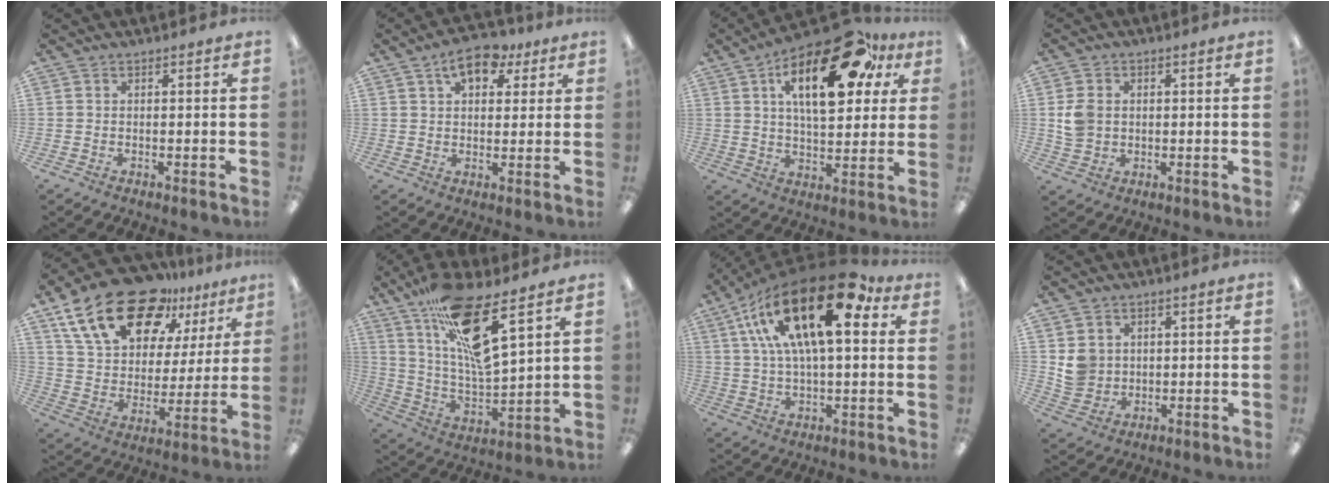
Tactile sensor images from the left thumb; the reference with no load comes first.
{"total": 9.0, "force": [5.1, 5.1, 5.4], "torque": [-0.069, -0.016, 0.085]}
{"total": 23.7, "force": [10.8, 10.8, 18.1], "torque": [-0.263, -0.038, 0.174]}
{"total": 5.2, "force": [0.5, 4.5, 2.7], "torque": [-0.054, 0.004, 0.008]}
{"total": 22.4, "force": [14.5, 11.8, 12.3], "torque": [-0.209, -0.080, 0.260]}
{"total": 19.2, "force": [12.4, 4.8, 13.8], "torque": [-0.246, -0.068, 0.209]}
{"total": 24.5, "force": [11.3, 9.3, 19.6], "torque": [-0.357, -0.046, 0.179]}
{"total": 5.5, "force": [1.4, 5.2, 1.3], "torque": [-0.015, 0.003, 0.026]}